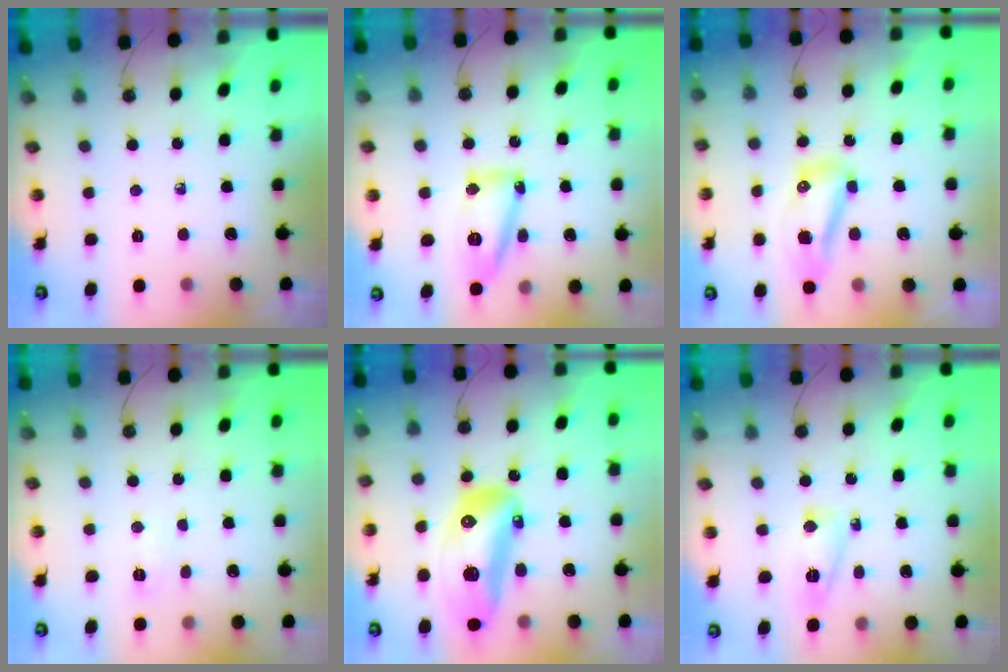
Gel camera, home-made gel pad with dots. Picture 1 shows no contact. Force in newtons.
{"total": 14.1, "press": 14.1, "slide": 1.1}
{"total": 10.2, "press": 10.2, "slide": 0.4}
{"total": 3.9, "press": 3.9, "slide": 0.4}
{"total": 21.7, "press": 21.5, "slide": 3.2}
{"total": 7.5, "press": 7.4, "slide": 1.1}